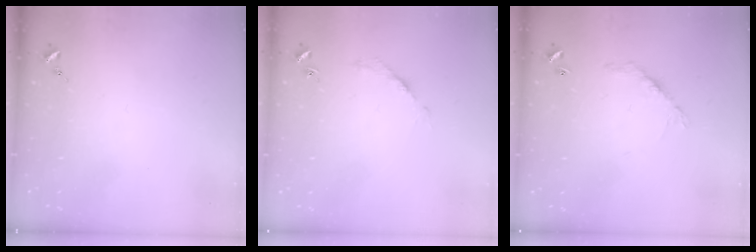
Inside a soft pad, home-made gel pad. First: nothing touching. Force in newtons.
{"total": 2.7, "press": 2.7, "slide": 0.4}
{"total": 6.4, "press": 6.4, "slide": 0.4}